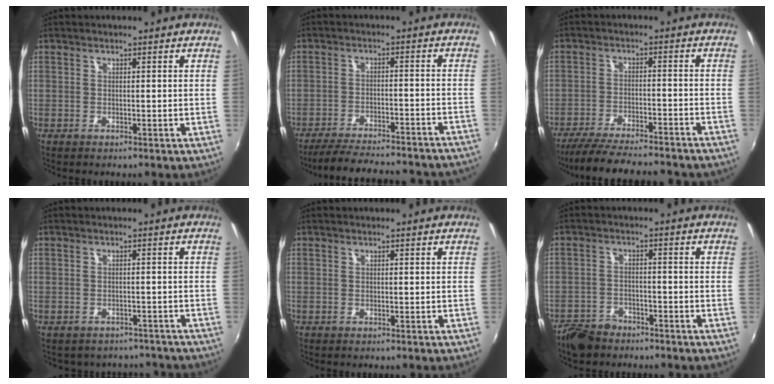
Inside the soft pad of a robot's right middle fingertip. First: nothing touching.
{"total": 22.1, "force": [-19.9, 3.3, 9.0], "torque": [-0.166, -0.021, -0.263]}
{"total": 19.5, "force": [-17.1, 2.9, 9.0], "torque": [-0.170, -0.032, -0.249]}
{"total": 7.3, "force": [-6.2, 3.4, 1.5], "torque": [-0.034, -0.005, -0.074]}
{"total": 0.0}
{"total": 6.9, "force": [-5.5, 3.6, 2.1], "torque": [-0.067, 0.004, -0.094]}